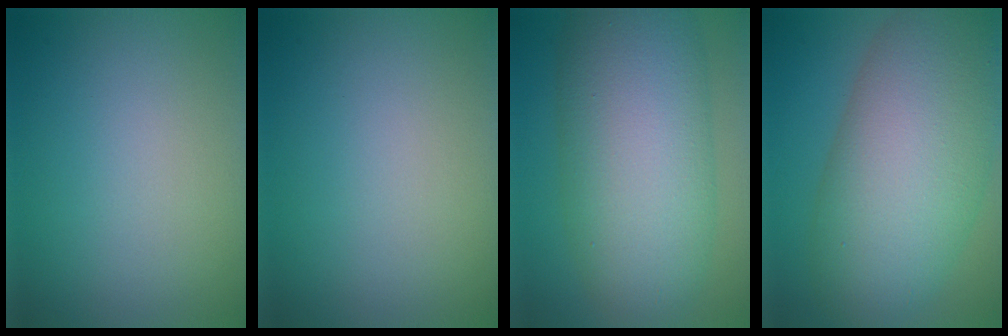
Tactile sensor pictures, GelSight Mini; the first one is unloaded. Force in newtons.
{"total": 0.0}
{"total": 12.4, "press": 12.4, "slide": 0.2}
{"total": 12.7, "press": 12.7, "slide": 0.8}